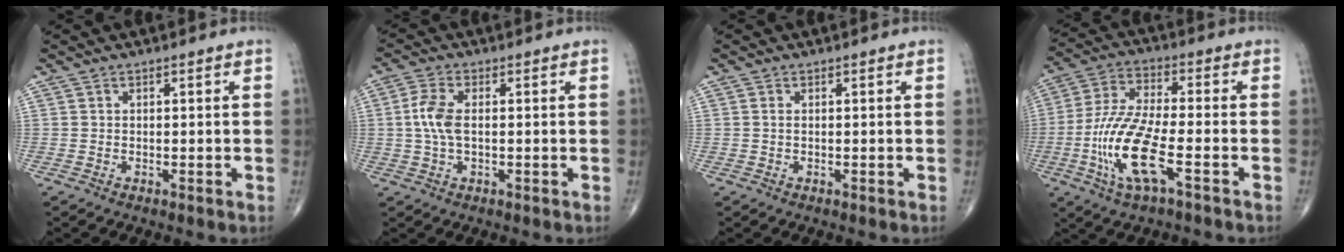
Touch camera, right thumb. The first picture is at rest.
{"total": 5.7, "force": [0.3, 2.7, 5.0], "torque": [-0.121, 0.010, 0.001]}
{"total": 0.6, "force": [0.1, 0.3, 0.5], "torque": [-0.014, 0.004, 0.003]}
{"total": 14.4, "force": [-4.7, 4.0, 13.0], "torque": [-0.285, 0.017, -0.090]}